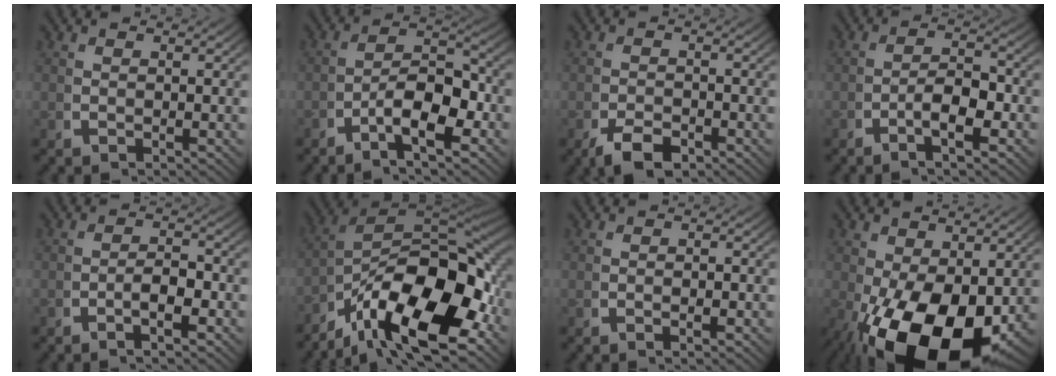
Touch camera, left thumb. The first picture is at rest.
{"total": 7.4, "force": [-1.6, 3.8, 6.1], "torque": [-0.109, -0.016, -0.029]}
{"total": 3.0, "force": [-2.1, 1.5, 1.6], "torque": [-0.026, -0.012, -0.035]}
{"total": 4.8, "force": [-1.0, 2.2, 4.2], "torque": [-0.078, -0.015, -0.016]}
{"total": 3.1, "force": [-0.8, 1.1, 2.8], "torque": [-0.050, -0.005, -0.016]}
{"total": 21.0, "force": [-2.6, 12.5, 16.7], "torque": [-0.274, -0.047, -0.032]}
{"total": 0.8, "force": [-0.1, 0.3, 0.7], "torque": [-0.011, 0.003, -0.006]}
{"total": 14.3, "force": [-3.5, 8.2, 11.2], "torque": [-0.204, -0.076, -0.016]}